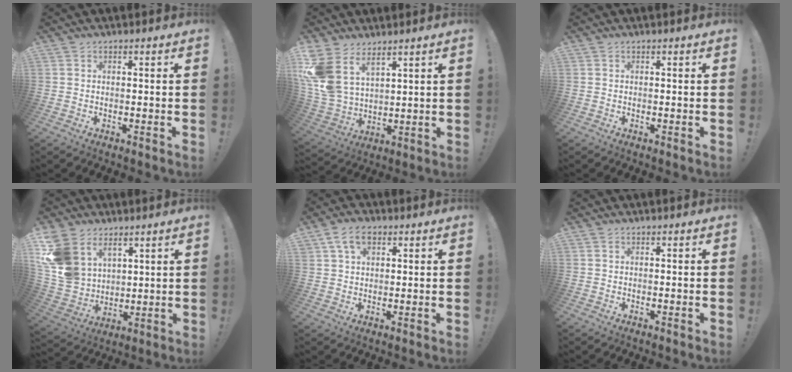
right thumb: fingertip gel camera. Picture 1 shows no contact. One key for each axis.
{"total": 11.7, "fx": 6.9, "fy": 7.2, "fz": 6.1, "tx": -0.146, "ty": -0.049, "tz": 0.136}
{"total": 0.0}
{"total": 13.2, "fx": 6.8, "fy": 9.7, "fz": 5.8, "tx": -0.139, "ty": -0.048, "tz": 0.136}
{"total": 6.8, "fx": 3.2, "fy": 4.3, "fz": 4.2, "tx": -0.076, "ty": 0.004, "tz": 0.063}
{"total": 0.0}